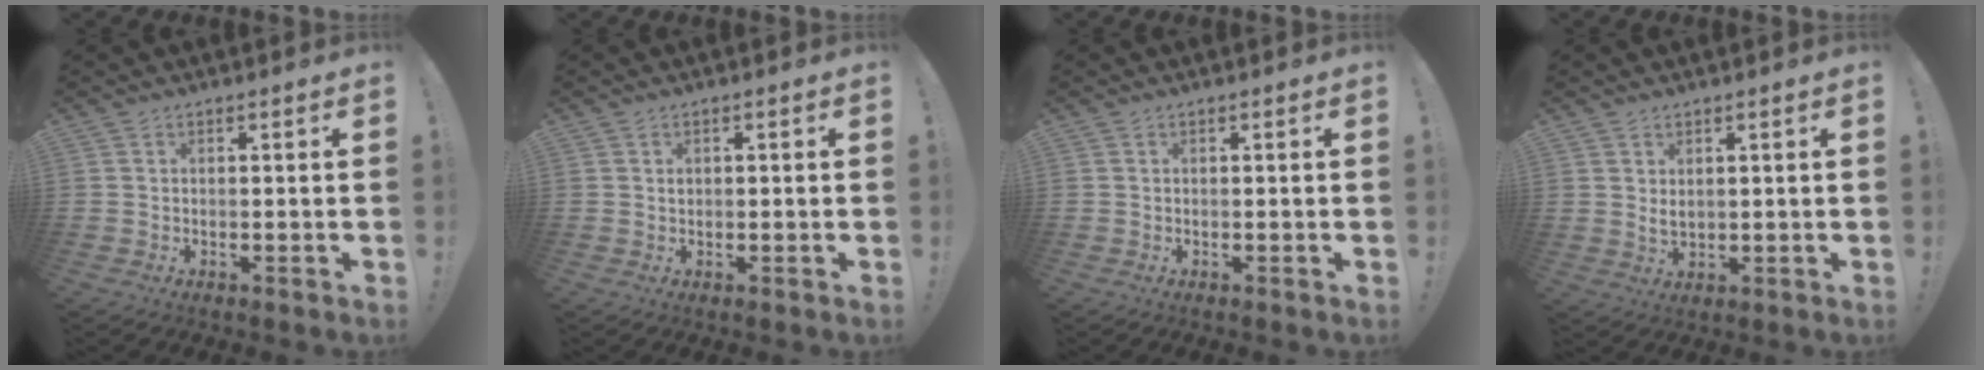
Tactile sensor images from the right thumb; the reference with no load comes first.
{"total": 0.6, "force": [0.2, 0.6, 0.2], "torque": [-0.004, 0.004, 0.003]}
{"total": 0.0}
{"total": 3.1, "force": [1.8, 1.9, 1.7], "torque": [-0.026, -0.009, 0.033]}